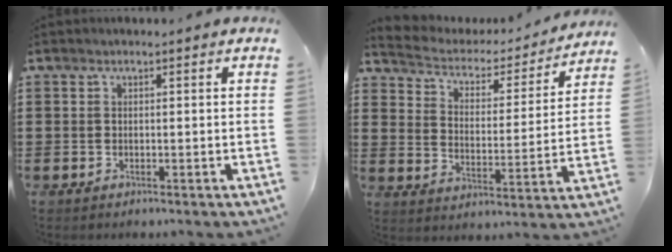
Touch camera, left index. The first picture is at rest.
{"total": 2.6, "force": [2.2, 1.2, 0.6], "torque": [-0.032, -0.023, 0.028]}